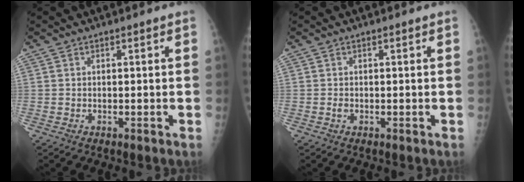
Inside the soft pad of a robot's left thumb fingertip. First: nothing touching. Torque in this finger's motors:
{"motor_torque": [-0.24, 0.44, 0.26, 0.12, 0.00]}